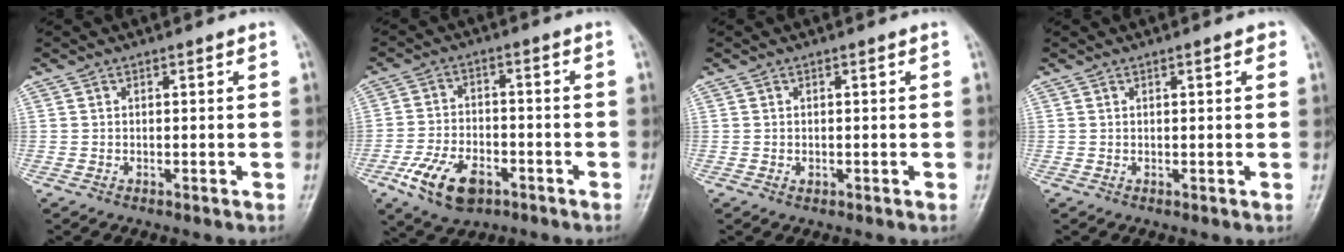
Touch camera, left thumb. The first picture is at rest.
{"total": 10.4, "force": [-5.2, 6.0, 6.7], "torque": [-0.120, 0.016, -0.091]}
{"total": 0.7, "force": [-0.2, 0.5, 0.5], "torque": [-0.006, 0.000, -0.002]}
{"total": 1.4, "force": [0.7, 0.4, 1.1], "torque": [-0.015, 0.001, 0.006]}